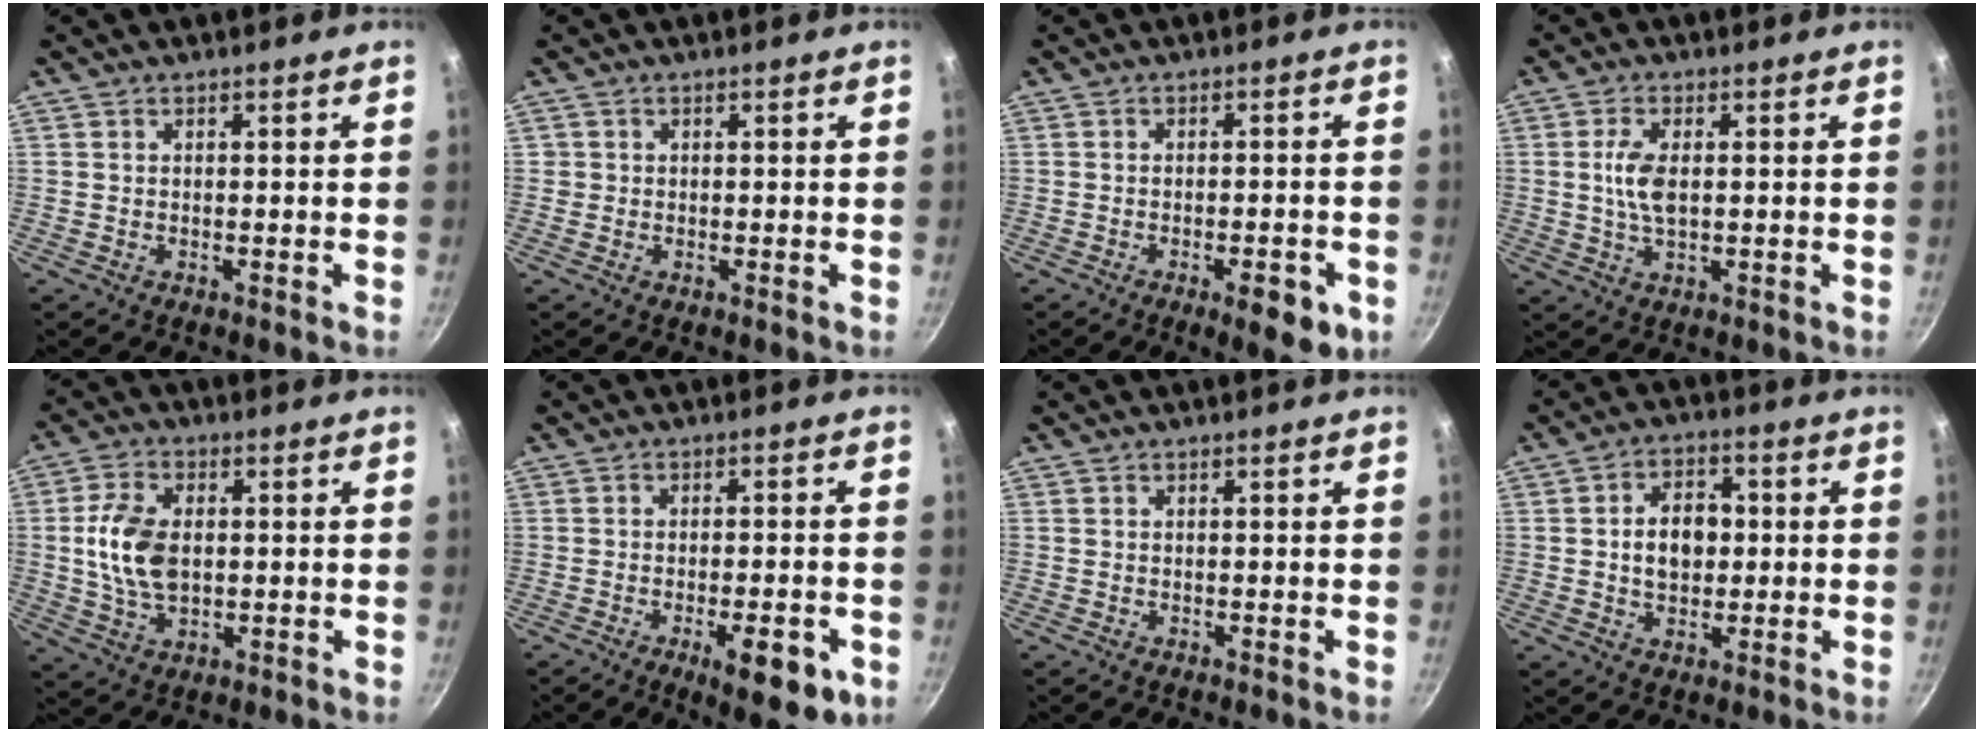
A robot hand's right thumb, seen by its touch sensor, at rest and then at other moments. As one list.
[{"total": 0.8, "force": [0.0, 0.8, 0.0], "torque": [0.004, 0.004, 0.000]}, {"total": 7.1, "force": [-3.2, 2.4, 5.9], "torque": [-0.068, 0.004, -0.038]}, {"total": 5.6, "force": [0.5, 2.7, 4.9], "torque": [-0.106, -0.001, 0.010]}, {"total": 10.7, "force": [0.5, 6.6, 8.4], "torque": [-0.163, 0.002, 0.016]}, {"total": 10.2, "force": [-4.3, 3.4, 8.6], "torque": [-0.109, 0.004, -0.054]}, {"total": 0.0}, {"total": 8.5, "force": [0.4, 5.9, 6.1], "torque": [-0.074, 0.012, 0.005]}]